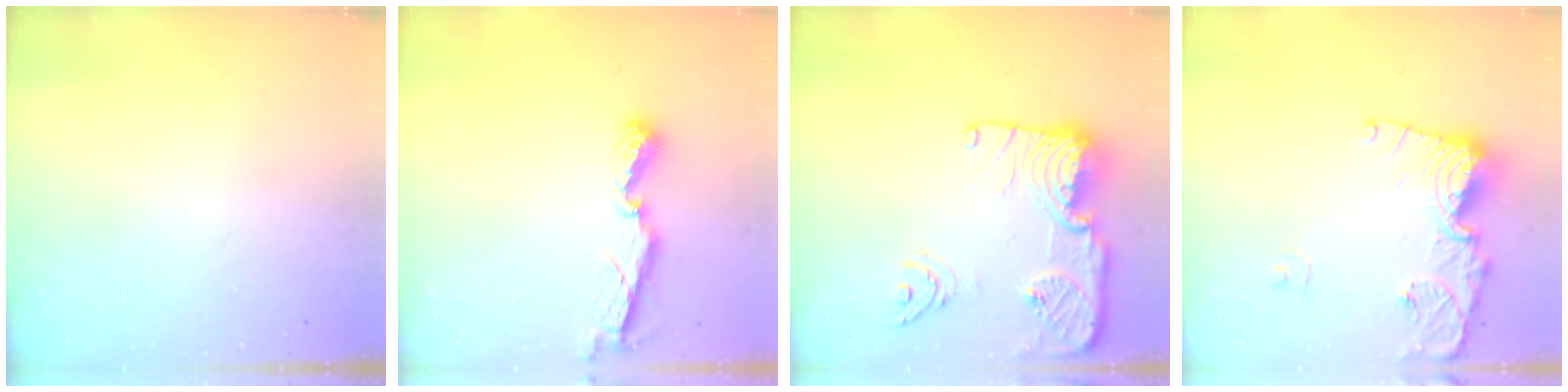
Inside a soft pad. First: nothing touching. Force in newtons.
{"total": 7.8, "press": 7.8, "slide": 0.5}
{"total": 18.5, "press": 18.4, "slide": 2.0}
{"total": 13.6, "press": 13.5, "slide": 1.8}